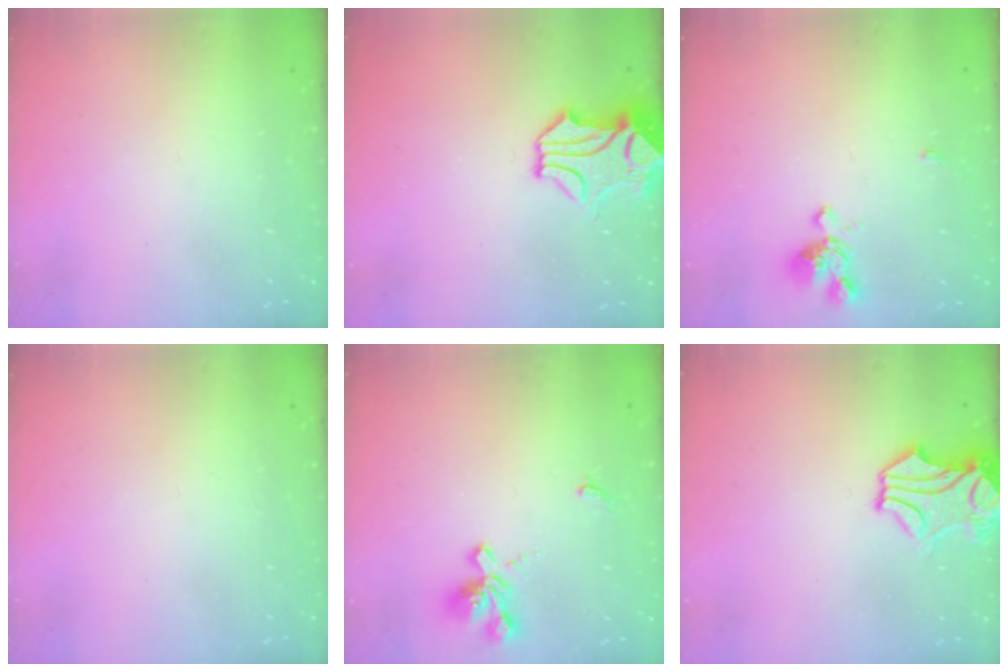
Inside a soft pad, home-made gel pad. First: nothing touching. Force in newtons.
{"total": 2.1, "press": 1.6, "slide": 1.3}
{"total": 1.2, "press": 0.8, "slide": 1.0}
{"total": 0.0}
{"total": 1.8, "press": 1.4, "slide": 1.2}
{"total": 2.2, "press": 1.8, "slide": 1.2}